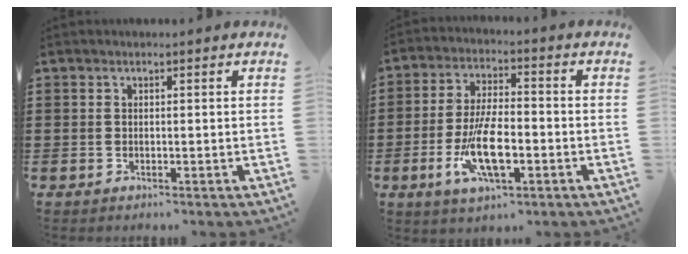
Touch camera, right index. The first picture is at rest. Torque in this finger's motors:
{"motor_torque": [1.84, 0.30, 0.45, 0.21]}